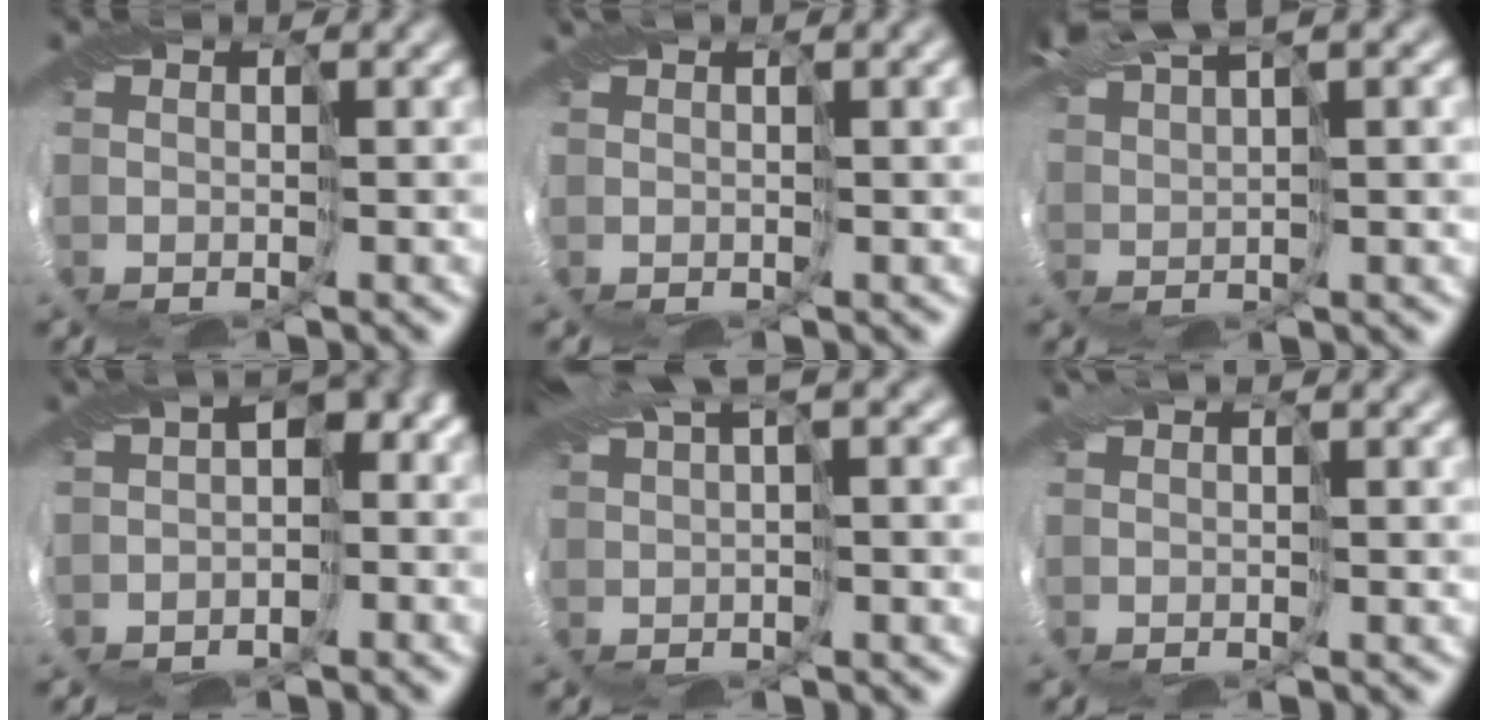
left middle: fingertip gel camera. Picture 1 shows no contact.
{"total": 4.8, "force": [2.2, 1.3, 4.1], "torque": [-0.066, 0.011, 0.043]}
{"total": 8.9, "force": [5.6, 2.6, 6.4], "torque": [-0.132, 0.023, 0.102]}
{"total": 6.0, "force": [-0.1, 4.0, 4.4], "torque": [-0.061, 0.005, 0.005]}
{"total": 7.4, "force": [3.8, 2.0, 6.0], "torque": [-0.123, 0.019, 0.071]}
{"total": 3.6, "force": [1.8, 0.8, 3.0], "torque": [-0.051, 0.011, 0.038]}